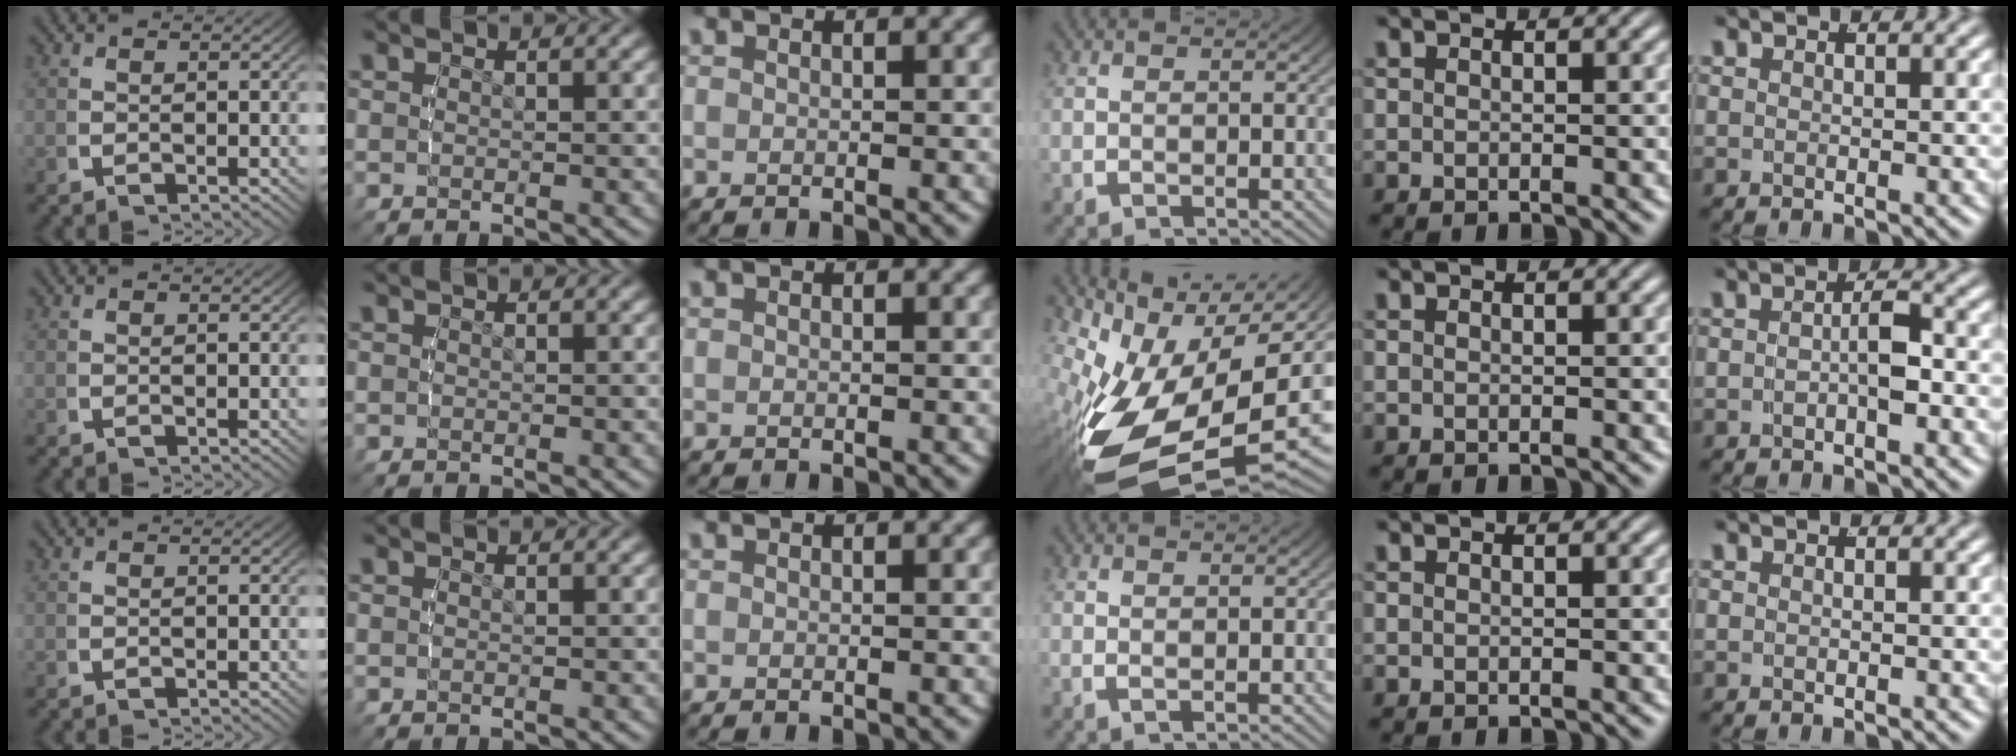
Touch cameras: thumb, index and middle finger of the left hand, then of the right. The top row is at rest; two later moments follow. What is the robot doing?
{"motion": "lift_and_place", "object": "button"}